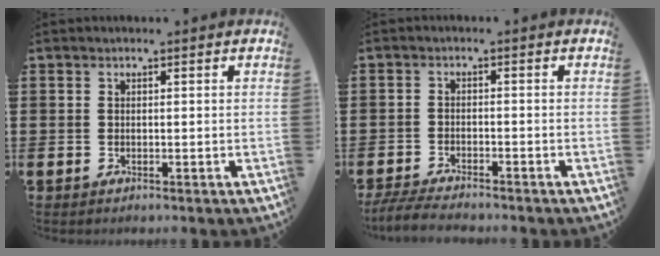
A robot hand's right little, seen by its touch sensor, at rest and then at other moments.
{"total": 2.7, "force": [-2.5, 0.0, 0.9], "torque": [-0.022, 0.000, -0.053]}